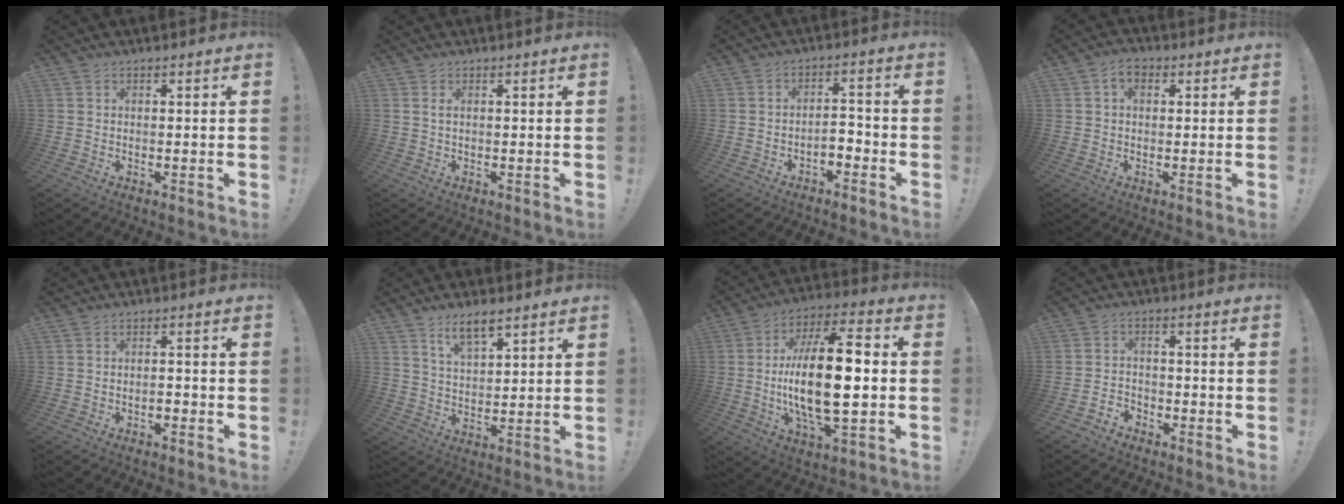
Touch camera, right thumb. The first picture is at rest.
{"total": 1.1, "force": [0.4, 0.2, 0.9], "torque": [-0.017, 0.001, 0.006]}
{"total": 4.3, "force": [-2.7, 1.9, 2.7], "torque": [-0.050, 0.008, -0.048]}
{"total": 4.0, "force": [1.2, 2.8, 2.6], "torque": [-0.036, 0.000, 0.021]}
{"total": 1.7, "force": [-1.4, 0.2, 0.9], "torque": [-0.017, 0.003, -0.024]}
{"total": 6.9, "force": [5.0, 2.6, 4.1], "torque": [-0.071, -0.022, 0.090]}
{"total": 21.3, "force": [-1.8, 7.7, 19.8], "torque": [-0.362, 0.000, -0.037]}
{"total": 3.6, "force": [-3.1, 1.7, 0.5], "torque": [-0.009, 0.005, -0.061]}